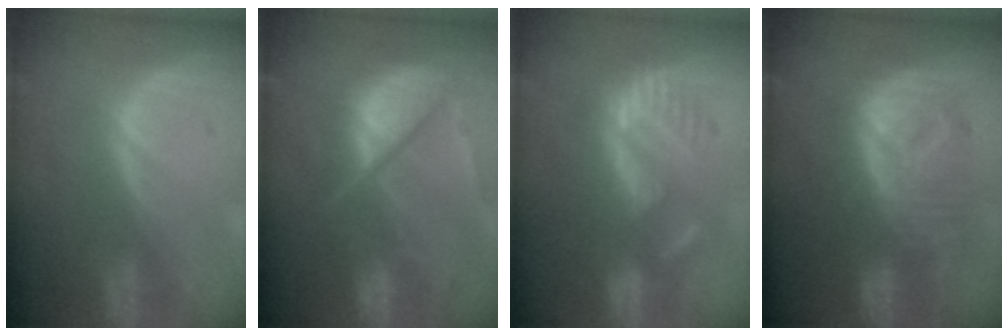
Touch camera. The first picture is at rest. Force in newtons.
{"total": 10.9, "press": 9.0, "slide": 6.2}
{"total": 8.9, "press": 8.2, "slide": 3.6}
{"total": 10.8, "press": 10.8, "slide": 0.8}